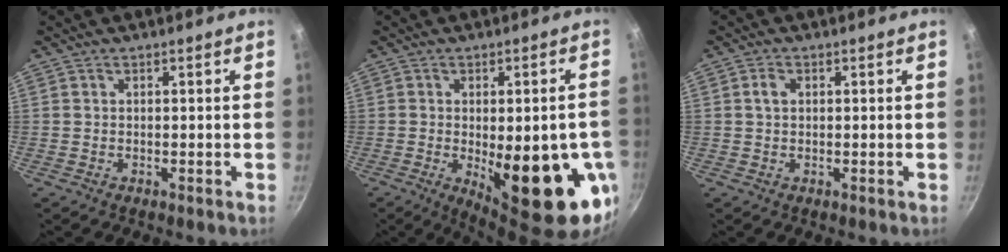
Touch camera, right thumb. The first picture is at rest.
{"total": 18.2, "force": [-4.2, 6.3, 16.6], "torque": [-0.203, -0.004, -0.041]}
{"total": 2.1, "force": [0.5, 1.5, 1.4], "torque": [-0.018, 0.005, 0.008]}